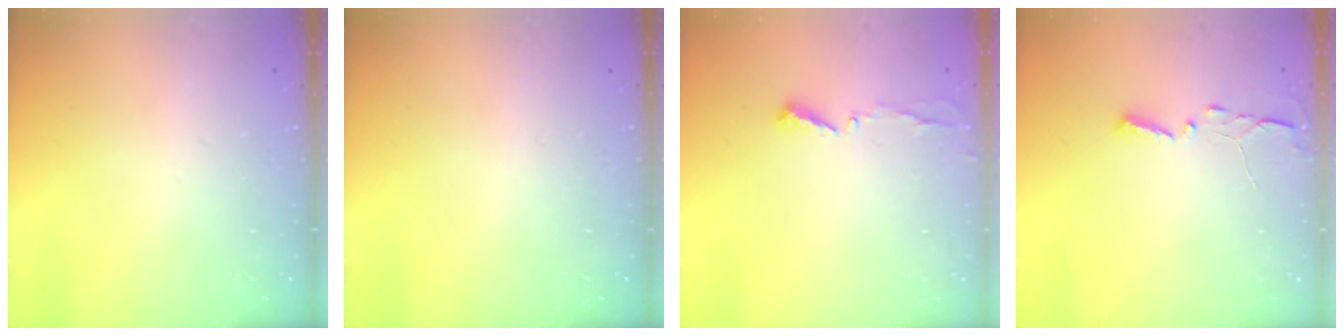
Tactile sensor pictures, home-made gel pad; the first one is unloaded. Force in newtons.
{"total": 0.0}
{"total": 4.8, "press": 4.8, "slide": 0.3}
{"total": 2.9, "press": 2.9, "slide": 0.4}